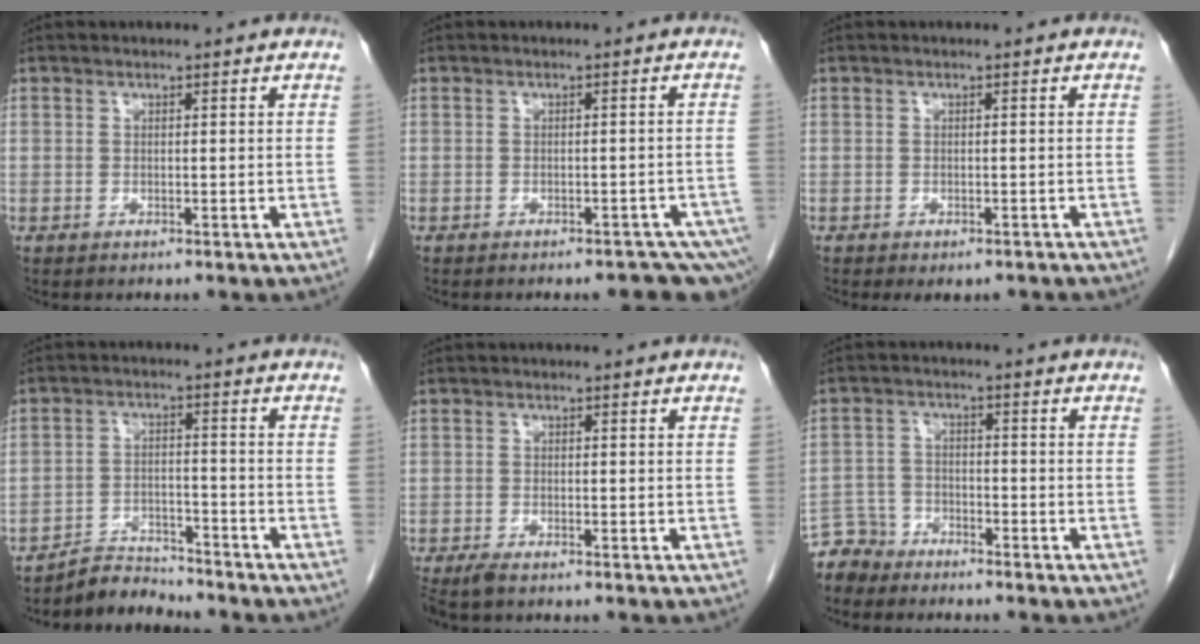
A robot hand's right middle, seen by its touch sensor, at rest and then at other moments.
{"total": 9.7, "force": [-7.0, 3.7, 5.6], "torque": [-0.052, -0.005, -0.075]}
{"total": 3.6, "force": [-2.9, 1.5, 1.3], "torque": [-0.009, -0.002, -0.037]}
{"total": 5.0, "force": [-4.9, 0.7, -0.7], "torque": [0.011, 0.002, -0.083]}
{"total": 2.4, "force": [-1.9, 0.6, 1.3], "torque": [-0.027, -0.008, -0.033]}
{"total": 4.3, "force": [-4.0, 1.6, -0.7], "torque": [0.012, -0.003, -0.080]}